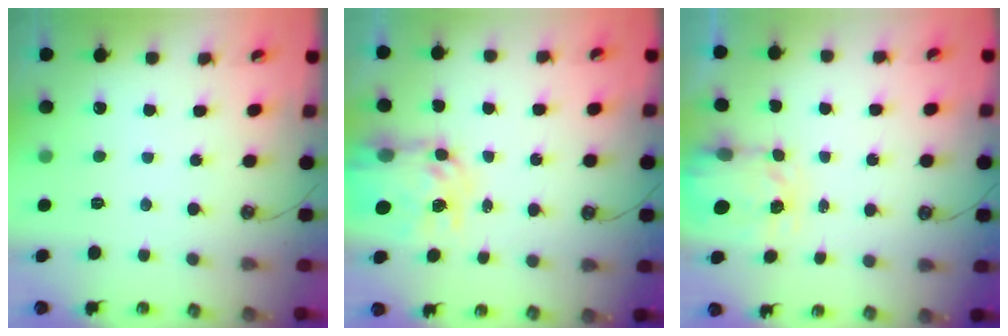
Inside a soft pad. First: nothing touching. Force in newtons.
{"total": 10.4, "press": 10.4, "slide": 0.9}
{"total": 3.5, "press": 3.5, "slide": 0.4}